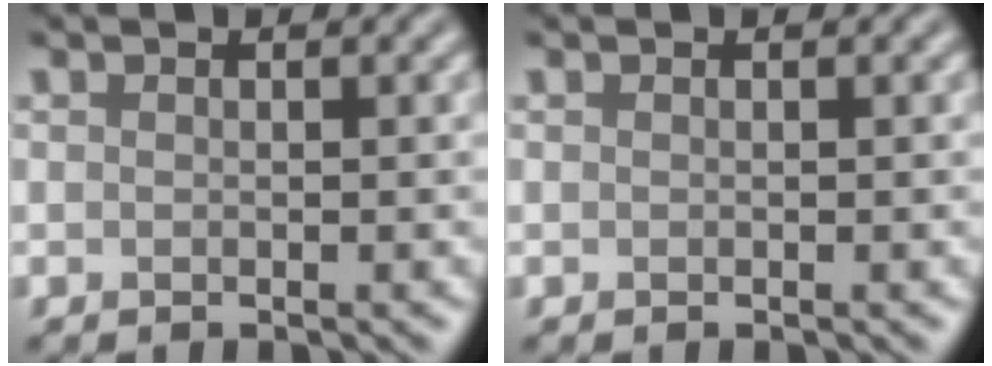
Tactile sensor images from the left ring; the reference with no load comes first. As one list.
[{"total": 0.0}]